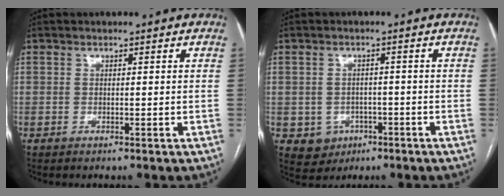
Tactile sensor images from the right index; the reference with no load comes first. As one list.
[{"total": 4.6, "force": [-1.7, 4.1, 0.8], "torque": [-0.005, 0.008, -0.017]}]